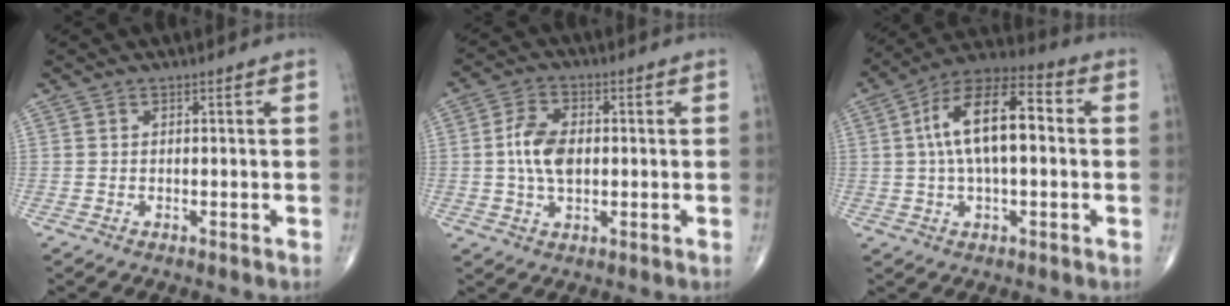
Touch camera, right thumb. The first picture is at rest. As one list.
[{"total": 7.8, "force": [0.1, 4.6, 6.3], "torque": [-0.115, 0.007, -0.001]}, {"total": 15.5, "force": [1.6, 7.0, 13.8], "torque": [-0.237, 0.038, 0.017]}]